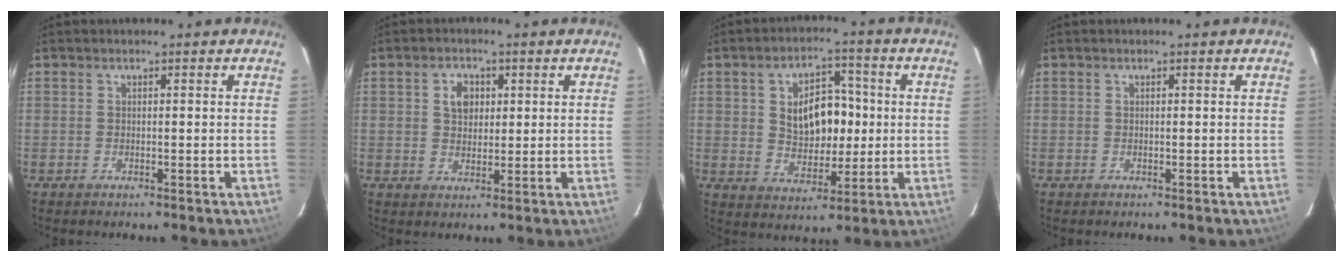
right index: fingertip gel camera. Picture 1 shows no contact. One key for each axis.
{"total": 4.2, "fx": 1.3, "fy": 3.2, "fz": 2.4, "tx": -0.035, "ty": 0.013, "tz": 0.026}
{"total": 10.5, "fx": 1.1, "fy": 7.0, "fz": 7.7, "tx": -0.138, "ty": 0.021, "tz": 0.034}
{"total": 0.0}